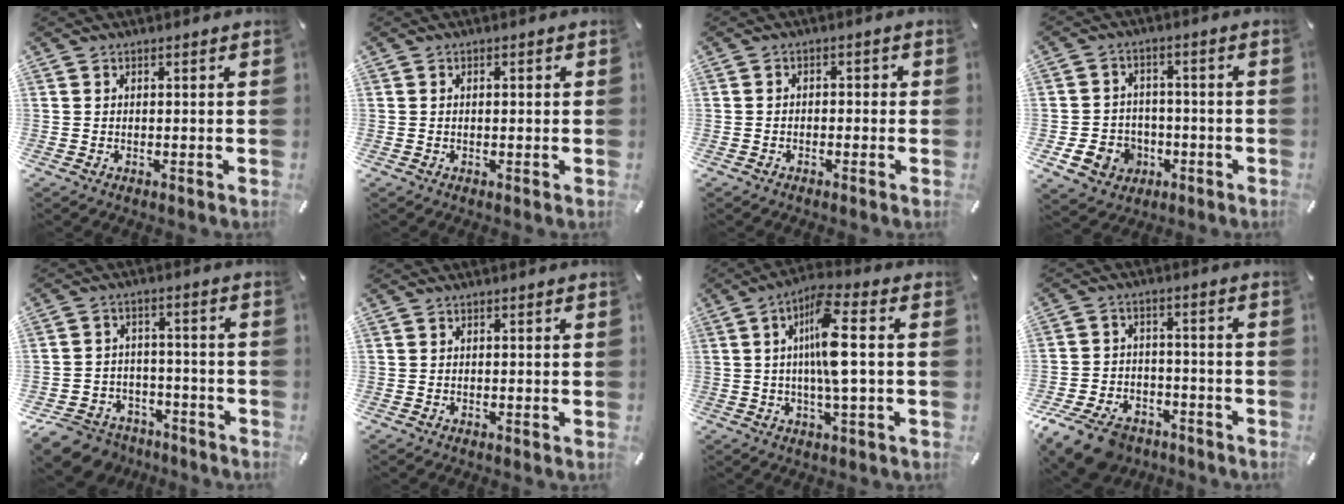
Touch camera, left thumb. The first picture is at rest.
{"total": 1.1, "force": [-0.1, 0.5, 0.9], "torque": [-0.018, 0.002, -0.003]}
{"total": 2.0, "force": [-1.5, 1.1, 0.7], "torque": [-0.015, 0.010, -0.031]}
{"total": 7.8, "force": [-2.3, 7.0, 2.4], "torque": [-0.049, 0.012, -0.041]}
{"total": 8.4, "force": [-5.9, 5.6, 1.9], "torque": [-0.042, 0.034, -0.110]}
{"total": 0.0}
{"total": 11.6, "force": [0.6, 2.1, 11.3], "torque": [-0.218, 0.001, 0.006]}
{"total": 11.2, "force": [-7.9, 6.3, 4.8], "torque": [-0.092, 0.050, -0.146]}